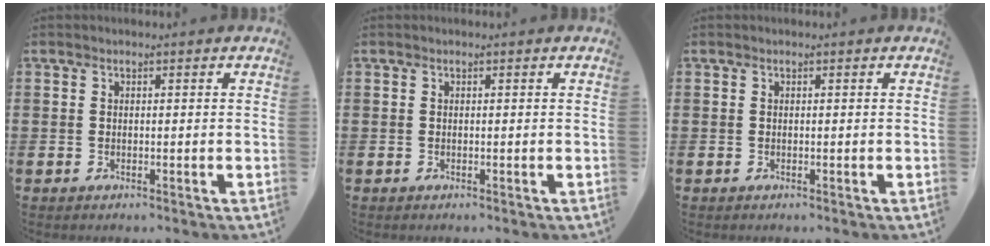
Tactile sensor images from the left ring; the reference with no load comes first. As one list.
[{"total": 0.0}, {"total": 0.0}]